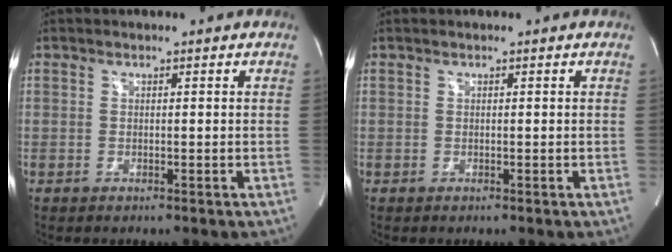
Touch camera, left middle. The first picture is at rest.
{"total": 0.0}